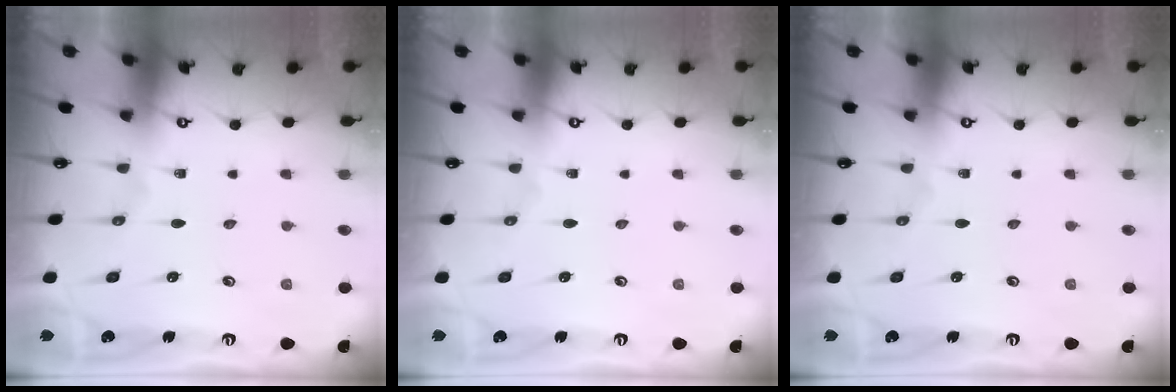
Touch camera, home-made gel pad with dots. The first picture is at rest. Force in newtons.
{"total": 0.0}
{"total": 0.0}